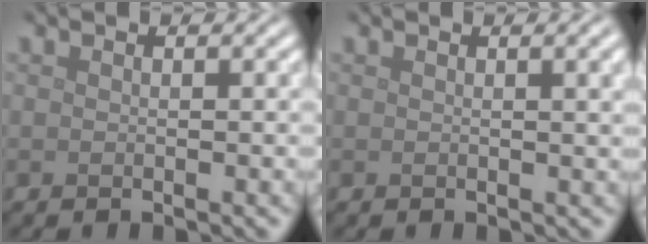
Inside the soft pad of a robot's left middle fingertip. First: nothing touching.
{"total": 2.6, "force": [0.8, 0.9, 2.3], "torque": [-0.019, 0.004, 0.011]}